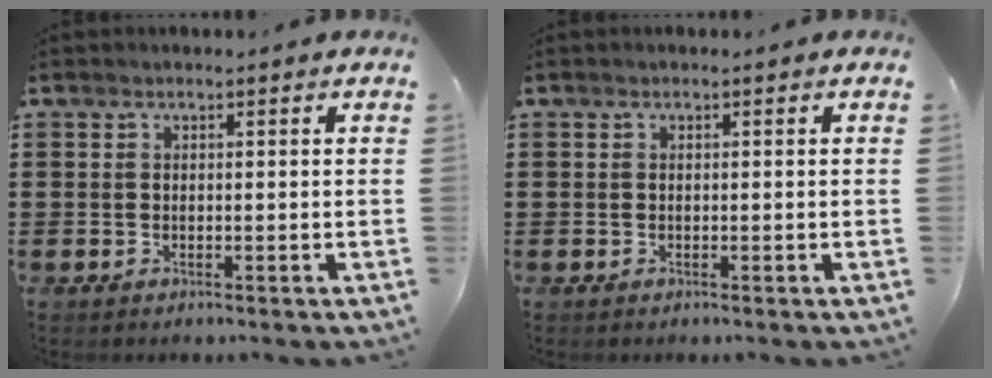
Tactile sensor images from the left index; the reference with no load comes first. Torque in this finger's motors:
{"motor_torque": [0.12, -0.12, 0.00, 0.01]}